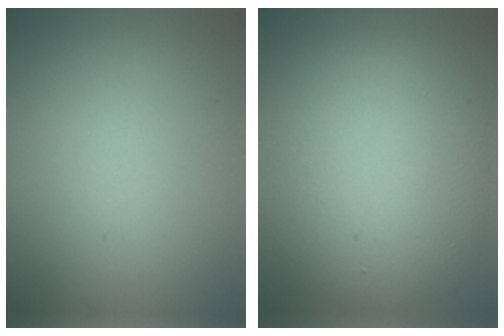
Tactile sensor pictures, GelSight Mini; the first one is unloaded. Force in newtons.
{"total": 10.9, "press": 10.9, "slide": 0.6}